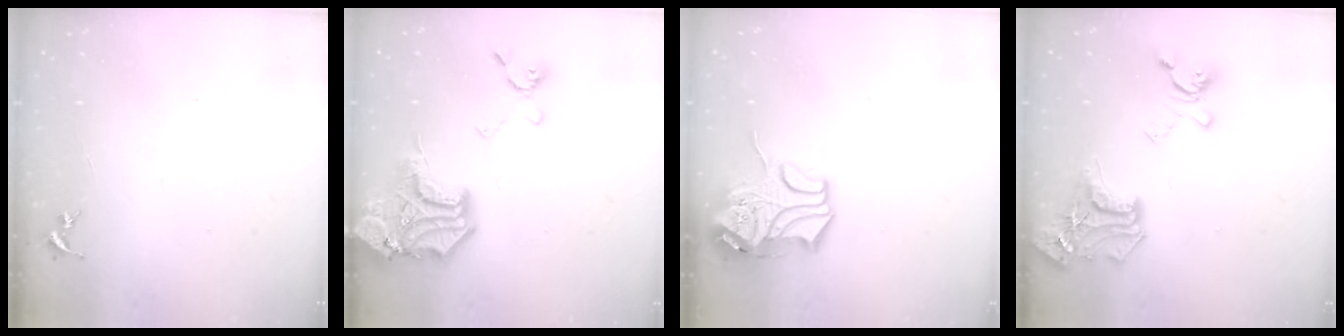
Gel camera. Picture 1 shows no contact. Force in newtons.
{"total": 22.5, "press": 22.3, "slide": 2.7}
{"total": 14.0, "press": 13.8, "slide": 2.1}
{"total": 19.7, "press": 19.7, "slide": 1.4}